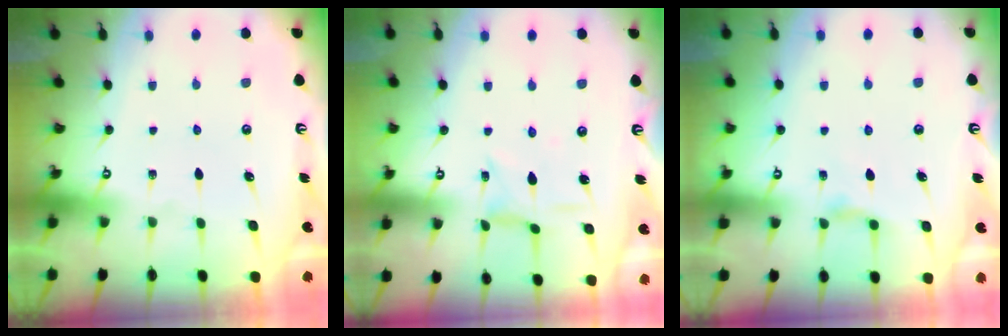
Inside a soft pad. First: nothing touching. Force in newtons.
{"total": 1.7, "press": 1.6, "slide": 0.3}
{"total": 3.1, "press": 3.0, "slide": 0.4}